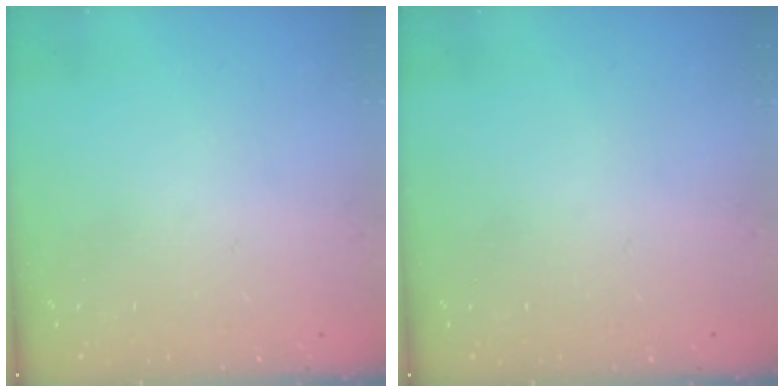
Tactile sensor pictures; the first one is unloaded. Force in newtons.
{"total": 0.0}